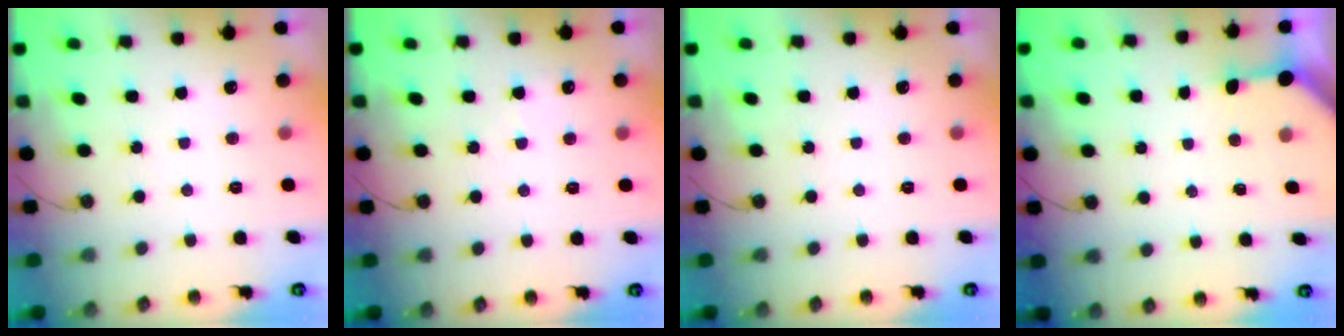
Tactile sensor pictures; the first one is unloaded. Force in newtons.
{"total": 3.0, "press": 3.0, "slide": 0.4}
{"total": 0.0}
{"total": 3.4, "press": 3.4, "slide": 0.3}